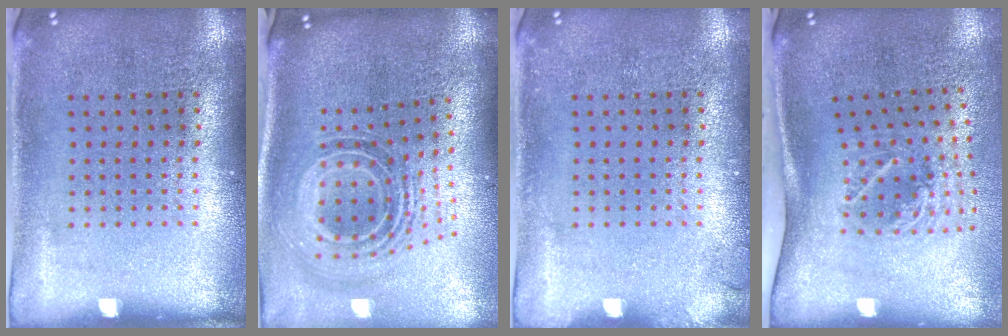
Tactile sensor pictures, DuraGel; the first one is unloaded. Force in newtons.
{"total": 1.7, "press": 1.3, "slide": 1.1}
{"total": 0.7, "press": 0.7, "slide": 0.2}
{"total": 2.0, "press": 1.2, "slide": 1.6}